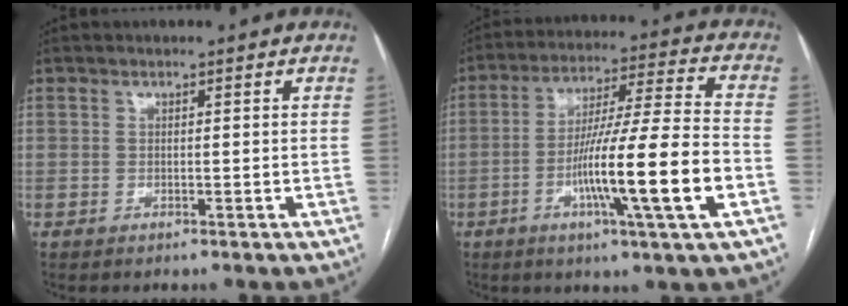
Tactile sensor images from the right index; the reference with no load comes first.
{"total": 16.4, "force": [-4.9, -0.7, 15.6], "torque": [-0.273, -0.007, -0.087]}